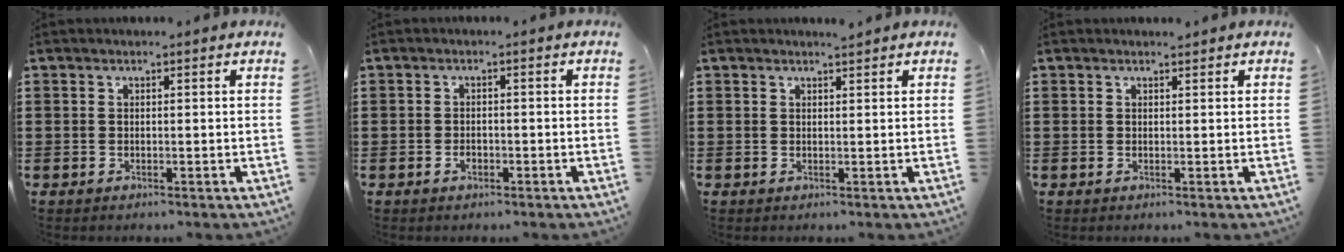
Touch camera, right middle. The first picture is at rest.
{"total": 1.3, "force": [-0.8, 0.7, 0.8], "torque": [-0.020, -0.004, -0.014]}
{"total": 0.6, "force": [0.6, -0.2, 0.0], "torque": [-0.009, 0.001, 0.012]}
{"total": 0.0}